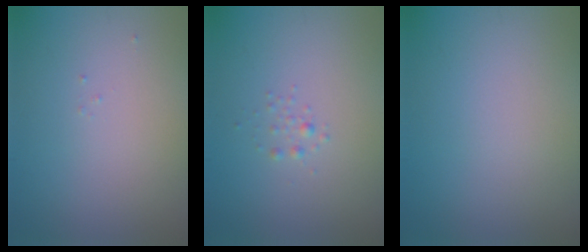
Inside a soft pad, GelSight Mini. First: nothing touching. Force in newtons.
{"total": 0.6, "press": 0.6, "slide": 0.0}
{"total": 0.0}